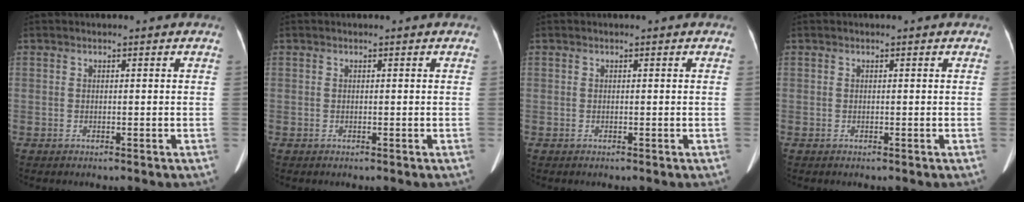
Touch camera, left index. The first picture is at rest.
{"total": 0.0}
{"total": 0.0}
{"total": 0.0}